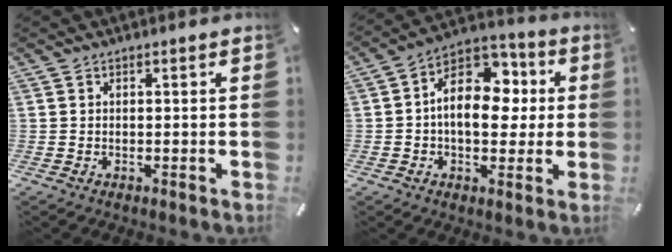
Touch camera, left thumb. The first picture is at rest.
{"total": 14.7, "force": [1.0, 10.4, 10.3], "torque": [-0.156, -0.004, 0.017]}